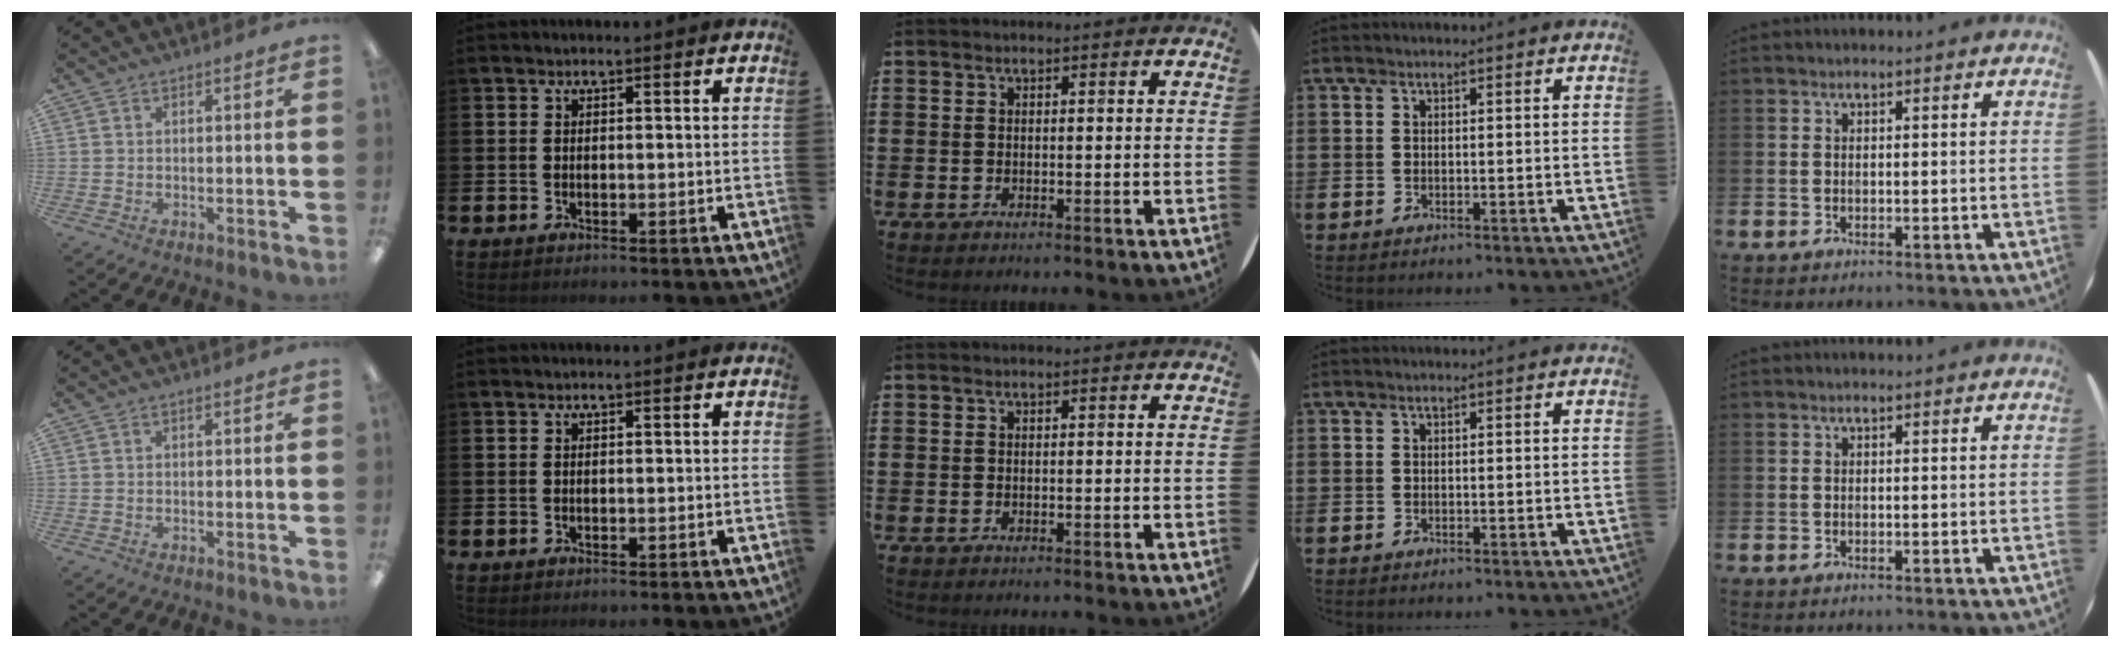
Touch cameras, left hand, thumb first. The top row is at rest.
{}